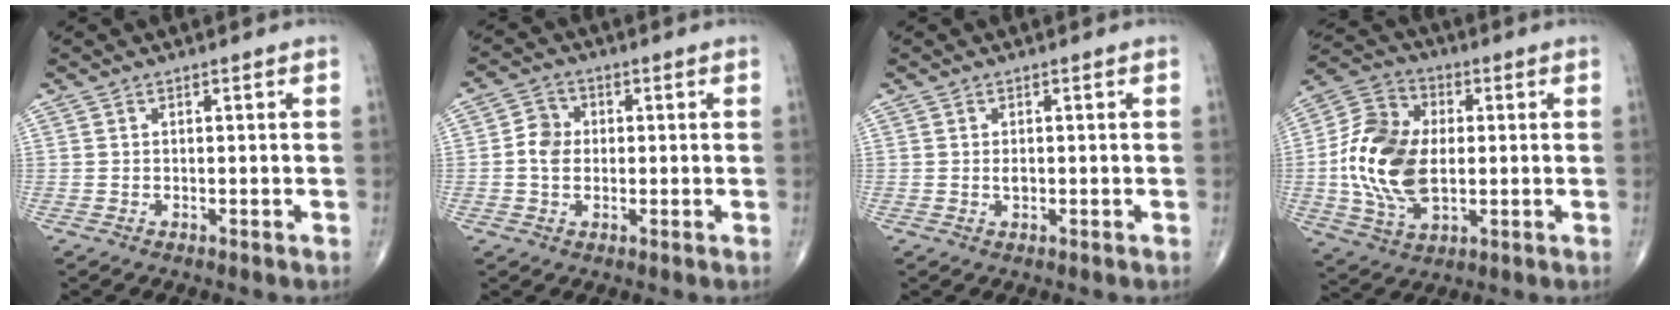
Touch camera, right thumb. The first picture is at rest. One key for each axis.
{"total": 4.8, "fx": -0.1, "fy": 3.9, "fz": 2.7, "tx": -0.038, "ty": 0.010, "tz": -0.010}
{"total": 1.1, "fx": -0.1, "fy": 0.7, "fz": 0.9, "tx": -0.016, "ty": -0.001, "tz": 0.000}
{"total": 16.9, "fx": -0.3, "fy": 10.5, "fz": 13.2, "tx": -0.249, "ty": 0.009, "tz": -0.006}